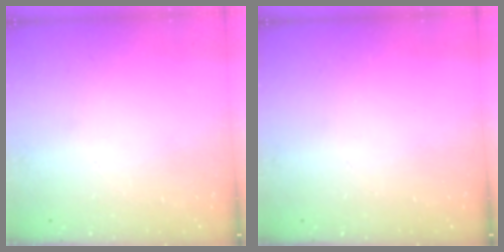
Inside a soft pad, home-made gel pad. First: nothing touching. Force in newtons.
{"total": 0.0}